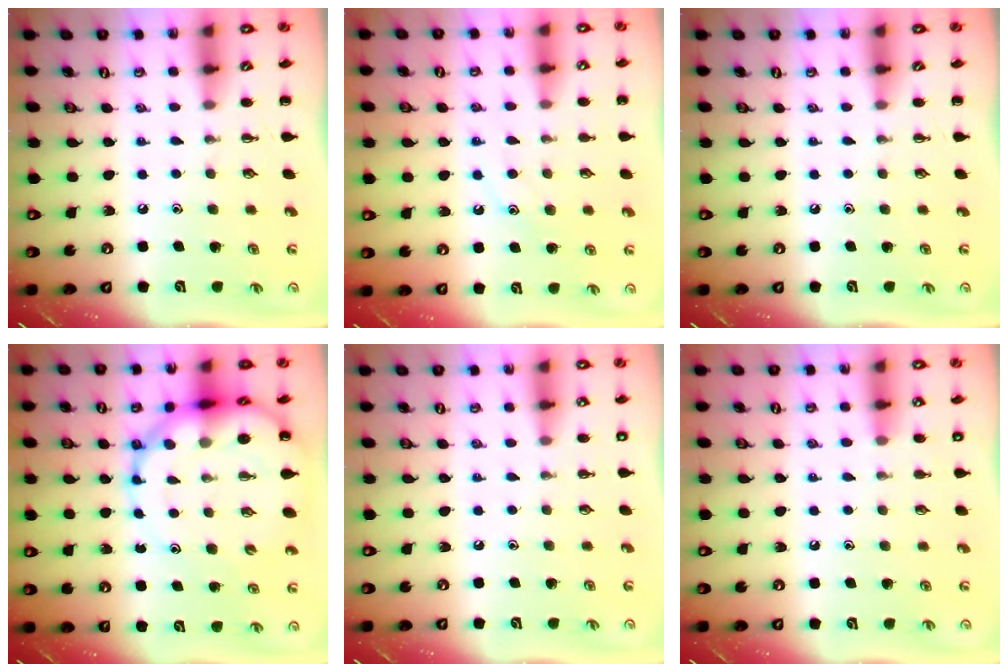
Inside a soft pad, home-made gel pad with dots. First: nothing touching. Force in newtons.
{"total": 10.2, "press": 10.1, "slide": 1.2}
{"total": 0.0}
{"total": 16.1, "press": 15.4, "slide": 4.4}
{"total": 1.8, "press": 1.8, "slide": 0.3}
{"total": 6.6, "press": 6.3, "slide": 2.0}